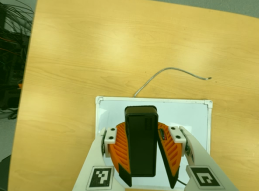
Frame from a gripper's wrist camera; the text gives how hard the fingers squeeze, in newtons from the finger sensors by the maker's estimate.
{"total": 10.3, "left": 9.6, "right": 11.0}